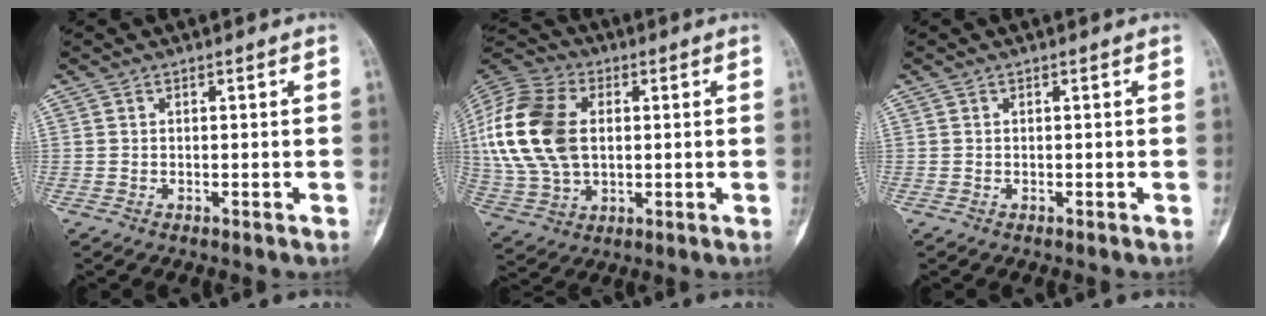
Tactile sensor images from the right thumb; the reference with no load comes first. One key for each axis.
{"total": 21.1, "fx": 2.6, "fy": 14.0, "fz": 15.5, "tx": -0.339, "ty": 0.006, "tz": 0.051}
{"total": 0.0}